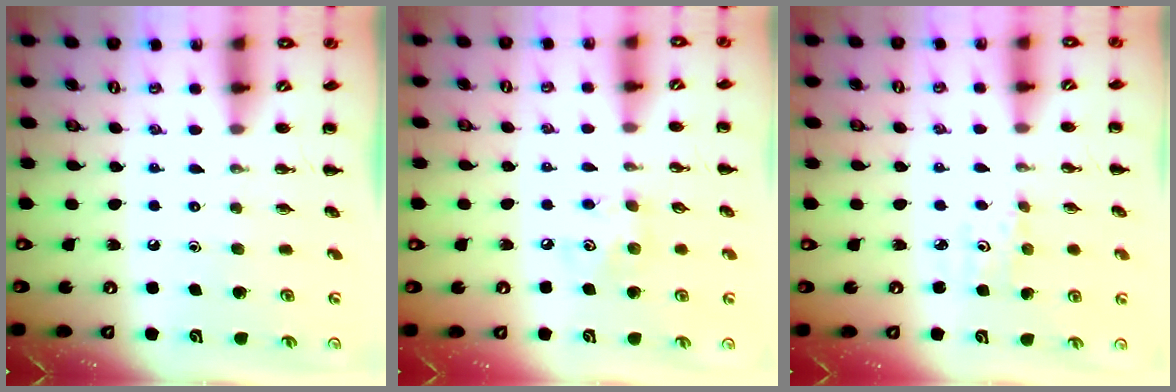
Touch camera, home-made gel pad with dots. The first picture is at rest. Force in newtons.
{"total": 4.2, "press": 4.1, "slide": 0.5}
{"total": 2.7, "press": 2.6, "slide": 0.8}